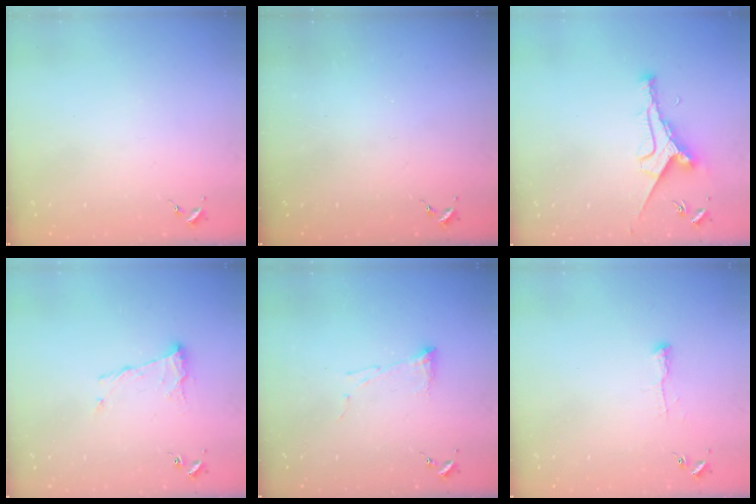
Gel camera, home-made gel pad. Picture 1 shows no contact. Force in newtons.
{"total": 0.0}
{"total": 9.0, "press": 9.0, "slide": 0.6}
{"total": 9.4, "press": 9.4, "slide": 0.2}
{"total": 5.2, "press": 5.2, "slide": 0.1}
{"total": 5.5, "press": 5.5, "slide": 0.5}